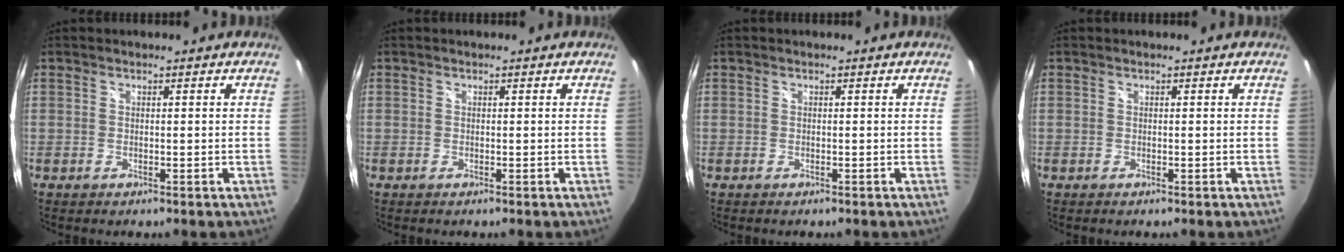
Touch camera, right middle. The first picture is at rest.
{"total": 0.0}
{"total": 0.0}
{"total": 0.0}